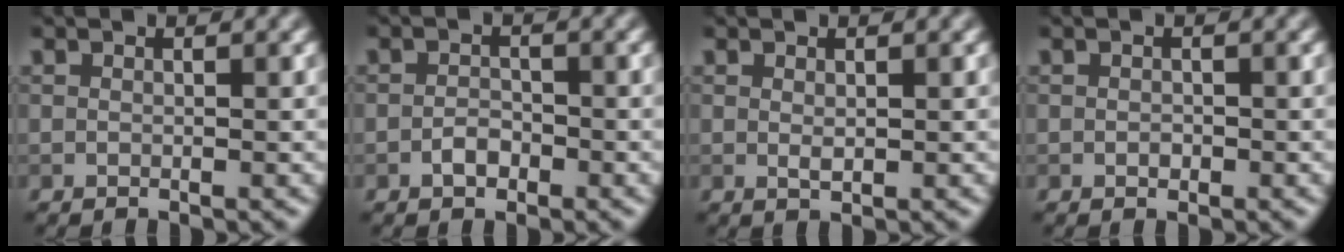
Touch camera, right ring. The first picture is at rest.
{"total": 1.5, "force": [-0.8, 0.9, 0.8], "torque": [-0.014, 0.003, -0.017]}
{"total": 0.8, "force": [0.2, 0.4, 0.7], "torque": [-0.013, -0.002, 0.004]}
{"total": 0.6, "force": [-0.1, 0.5, 0.3], "torque": [-0.004, -0.002, -0.003]}